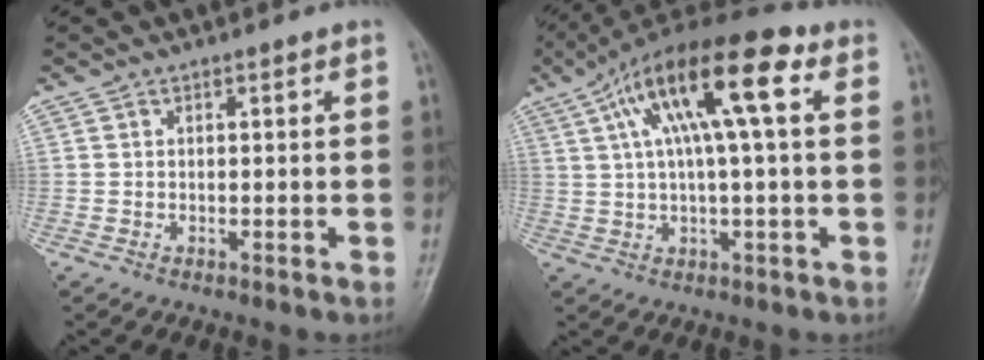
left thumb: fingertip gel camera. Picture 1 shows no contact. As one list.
[{"total": 16.5, "force": [5.2, 4.5, 15.0], "torque": [-0.260, 0.029, 0.080]}]